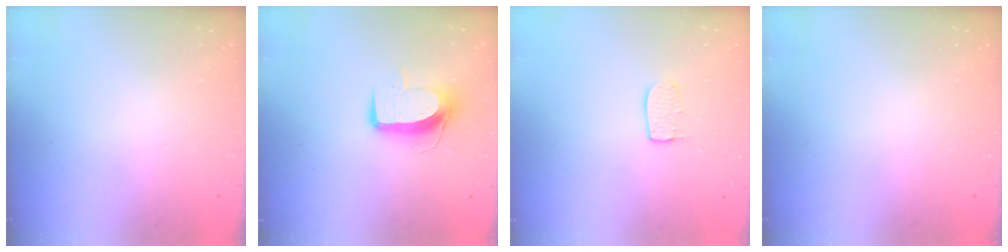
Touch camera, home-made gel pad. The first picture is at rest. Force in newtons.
{"total": 8.9, "press": 8.9, "slide": 0.7}
{"total": 5.5, "press": 5.5, "slide": 0.1}
{"total": 0.0}